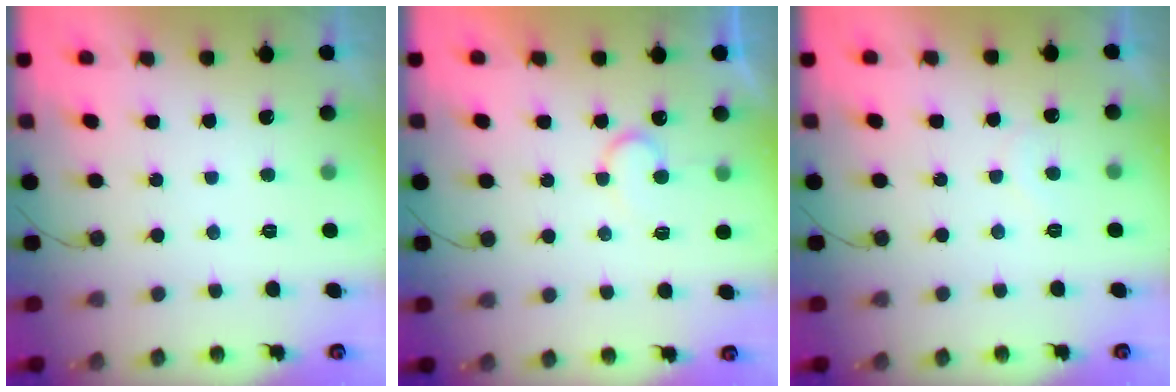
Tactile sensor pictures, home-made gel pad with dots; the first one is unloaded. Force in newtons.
{"total": 7.1, "press": 7.1, "slide": 0.5}
{"total": 4.6, "press": 4.5, "slide": 0.4}